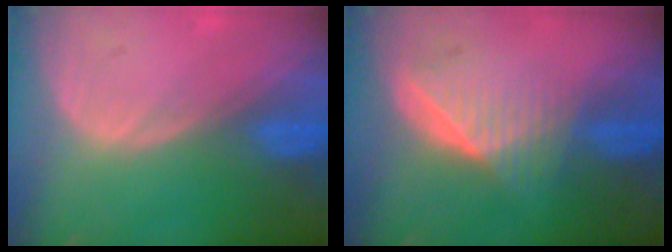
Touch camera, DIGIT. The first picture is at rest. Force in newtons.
{"total": 6.5, "press": 5.8, "slide": 2.8}